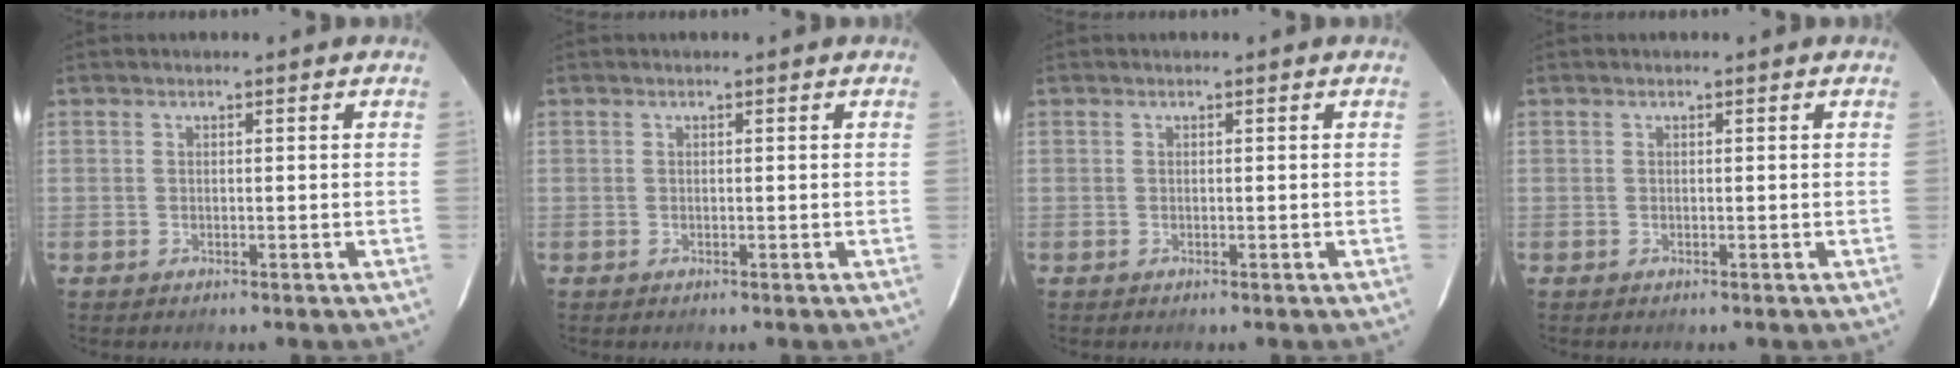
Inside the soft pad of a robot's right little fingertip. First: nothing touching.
{"total": 0.0}
{"total": 0.0}
{"total": 0.0}